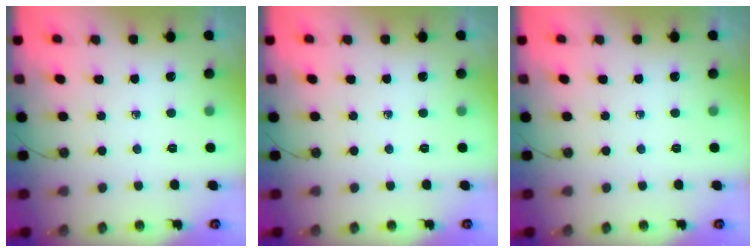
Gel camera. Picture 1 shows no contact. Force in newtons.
{"total": 0.0}
{"total": 0.0}